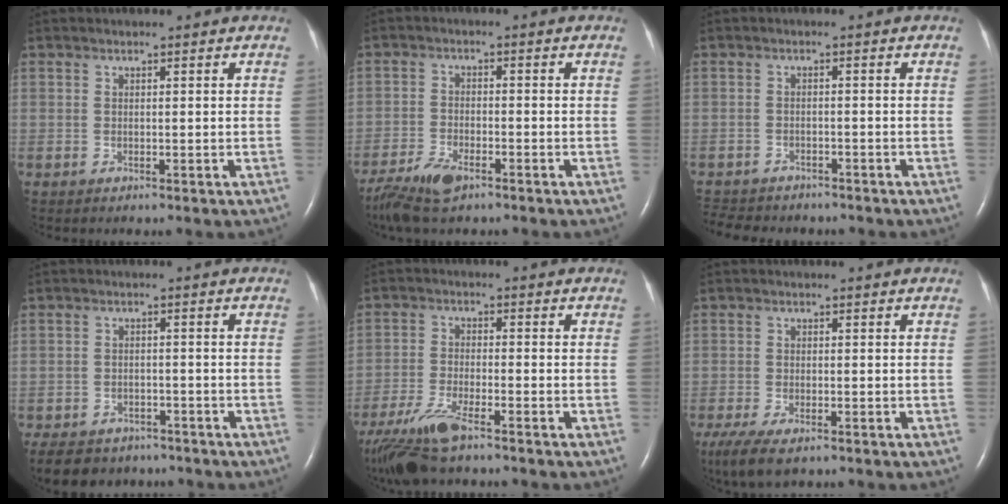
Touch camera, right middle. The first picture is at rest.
{"total": 6.9, "force": [-5.0, 2.1, 4.4], "torque": [-0.094, -0.015, -0.093]}
{"total": 8.8, "force": [-7.6, 3.4, 2.8], "torque": [-0.058, -0.005, -0.107]}
{"total": 10.8, "force": [-8.6, 5.8, 3.3], "torque": [-0.069, -0.007, -0.113]}
{"total": 9.0, "force": [-6.9, 1.5, 5.6], "torque": [-0.120, -0.025, -0.128]}
{"total": 7.0, "force": [-4.8, 2.3, 4.5], "torque": [-0.086, -0.018, -0.079]}